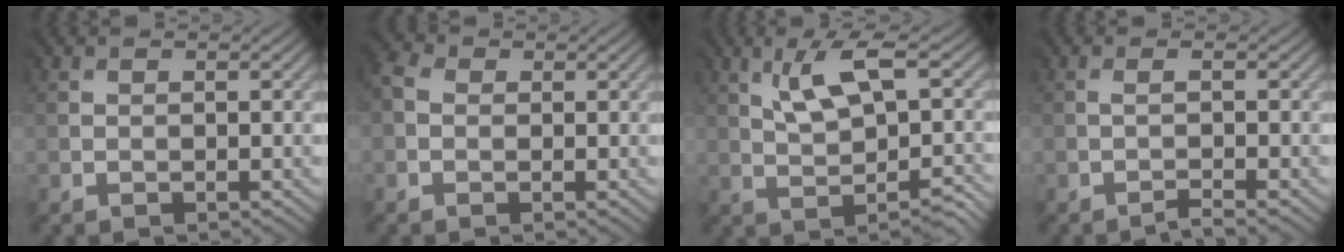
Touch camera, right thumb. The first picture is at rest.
{"total": 3.4, "force": [0.0, 2.7, 2.0], "torque": [-0.057, 0.003, -0.006]}
{"total": 4.6, "force": [1.7, 1.1, 4.1], "torque": [-0.065, 0.012, 0.032]}
{"total": 1.0, "force": [-0.8, -0.5, 0.3], "torque": [0.003, 0.003, -0.025]}